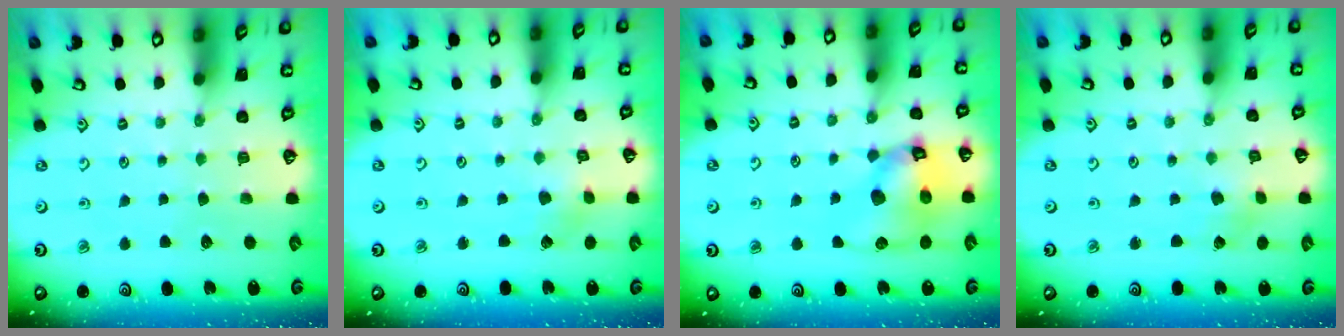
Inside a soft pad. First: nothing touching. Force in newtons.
{"total": 1.9, "press": 1.9, "slide": 0.2}
{"total": 13.3, "press": 13.1, "slide": 1.8}
{"total": 0.8, "press": 0.8, "slide": 0.2}